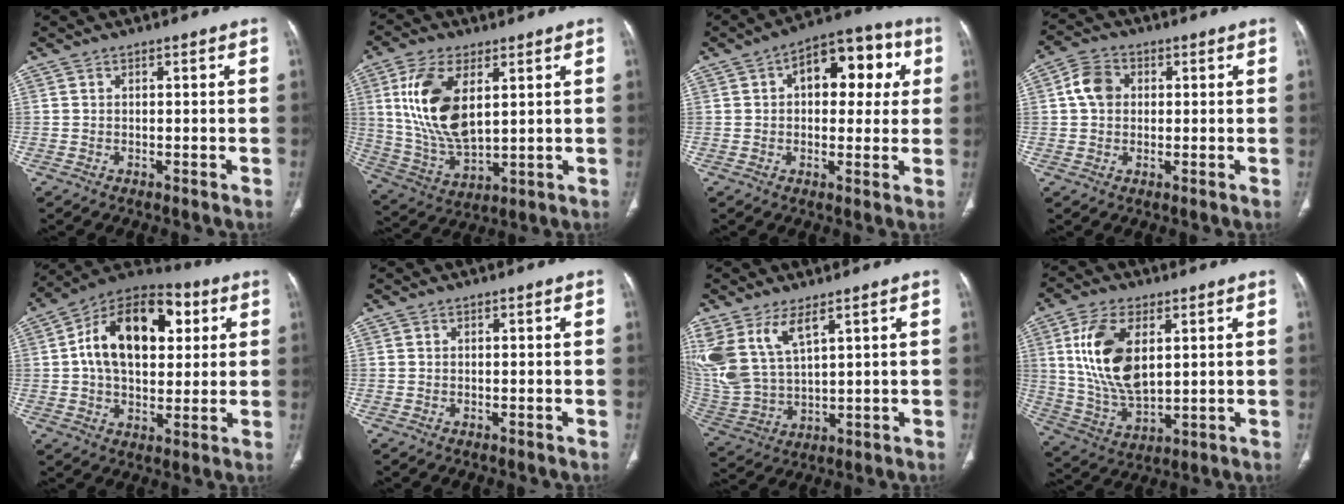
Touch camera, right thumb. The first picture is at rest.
{"total": 15.7, "force": [4.4, 7.9, 12.9], "torque": [-0.257, -0.020, 0.094]}
{"total": 14.2, "force": [3.6, 8.3, 10.9], "torque": [-0.101, 0.026, 0.046]}
{"total": 5.9, "force": [0.9, 4.7, 3.4], "torque": [-0.057, 0.010, 0.011]}
{"total": 19.9, "force": [4.6, 12.2, 15.1], "torque": [-0.211, 0.013, 0.066]}
{"total": 0.0}
{"total": 13.5, "force": [6.9, 6.3, 9.7], "torque": [-0.218, -0.024, 0.157]}
{"total": 15.1, "force": [3.9, 7.9, 12.3], "torque": [-0.239, -0.017, 0.084]}